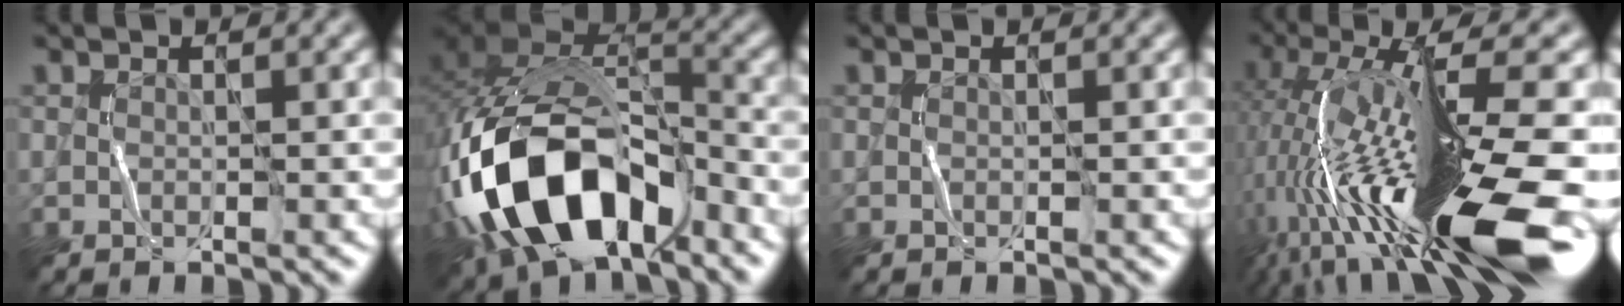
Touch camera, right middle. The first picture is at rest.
{"total": 14.3, "force": [-6.2, 7.7, 10.4], "torque": [-0.201, -0.003, -0.112]}
{"total": 0.0}
{"total": 16.0, "force": [-5.8, 3.1, 14.6], "torque": [-0.264, 0.011, -0.088]}